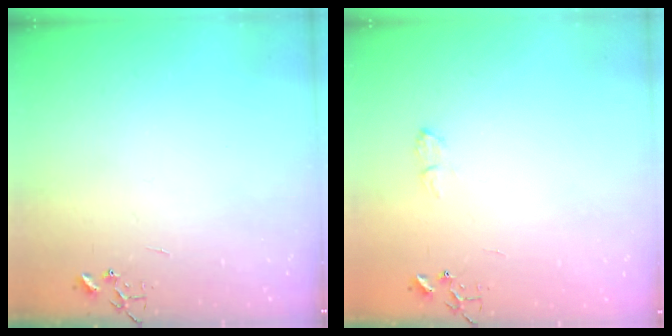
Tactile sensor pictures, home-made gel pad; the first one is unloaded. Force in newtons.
{"total": 5.8, "press": 5.7, "slide": 0.7}